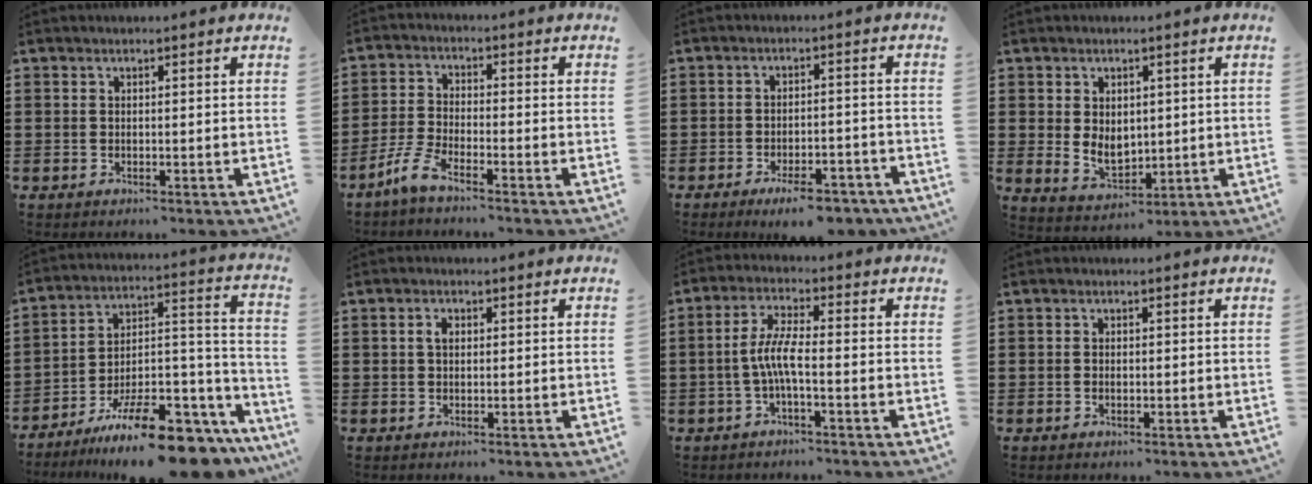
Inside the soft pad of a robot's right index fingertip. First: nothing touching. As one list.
[{"total": 4.2, "force": [-3.4, 0.4, 2.4], "torque": [-0.078, -0.009, -0.074]}, {"total": 5.7, "force": [-4.6, 1.0, 3.2], "torque": [-0.054, -0.001, -0.081]}, {"total": 4.4, "force": [0.8, 3.5, 2.6], "torque": [-0.042, 0.004, 0.012]}, {"total": 15.2, "force": [-11.8, 3.8, 8.9], "torque": [-0.130, 0.052, -0.200]}, {"total": 1.6, "force": [0.4, 0.9, 1.3], "torque": [-0.028, 0.005, 0.007]}, {"total": 5.5, "force": [-1.4, 0.9, 5.2], "torque": [-0.122, -0.009, -0.035]}, {"total": 0.6, "force": [-0.1, 0.4, 0.4], "torque": [-0.010, 0.000, -0.002]}]